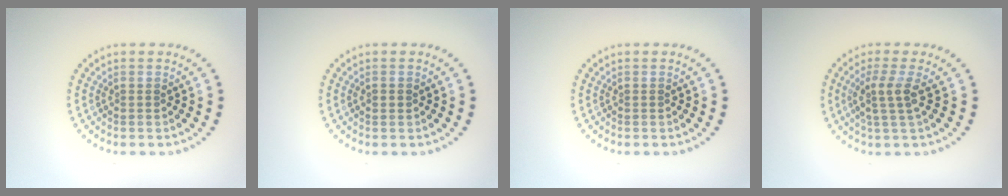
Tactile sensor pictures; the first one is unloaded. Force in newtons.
{"total": 0.9, "press": 0.9, "slide": 0.1}
{"total": 0.0}
{"total": 2.6, "press": 1.9, "slide": 1.7}